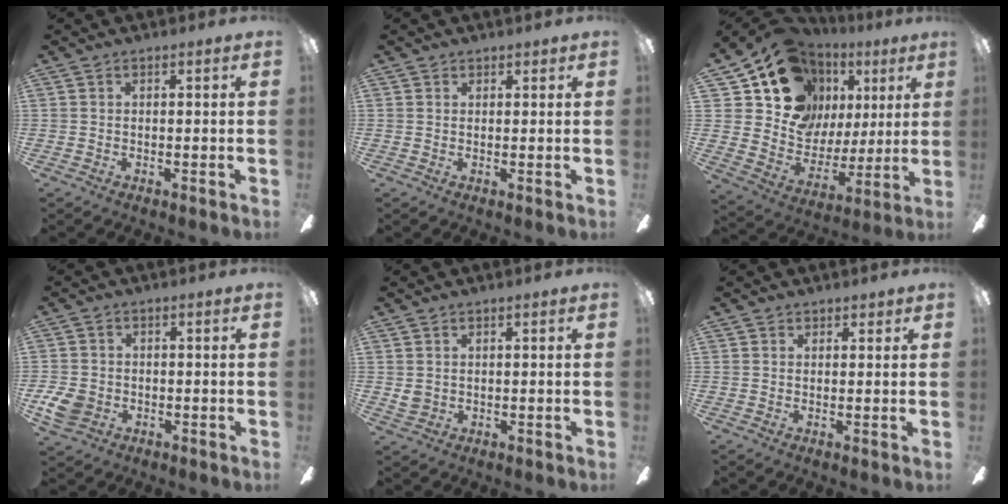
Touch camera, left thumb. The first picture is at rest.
{"total": 1.3, "force": [1.0, 0.8, 0.0], "torque": [0.009, -0.002, 0.017]}
{"total": 18.4, "force": [10.3, 13.5, 7.2], "torque": [-0.133, -0.062, 0.208]}
{"total": 5.7, "force": [-1.5, 4.6, 2.9], "torque": [-0.066, 0.007, -0.031]}
{"total": 2.3, "force": [1.1, 1.9, 0.7], "torque": [-0.007, 0.000, 0.020]}
{"total": 1.7, "force": [1.3, 1.1, 0.0], "torque": [0.007, -0.001, 0.024]}